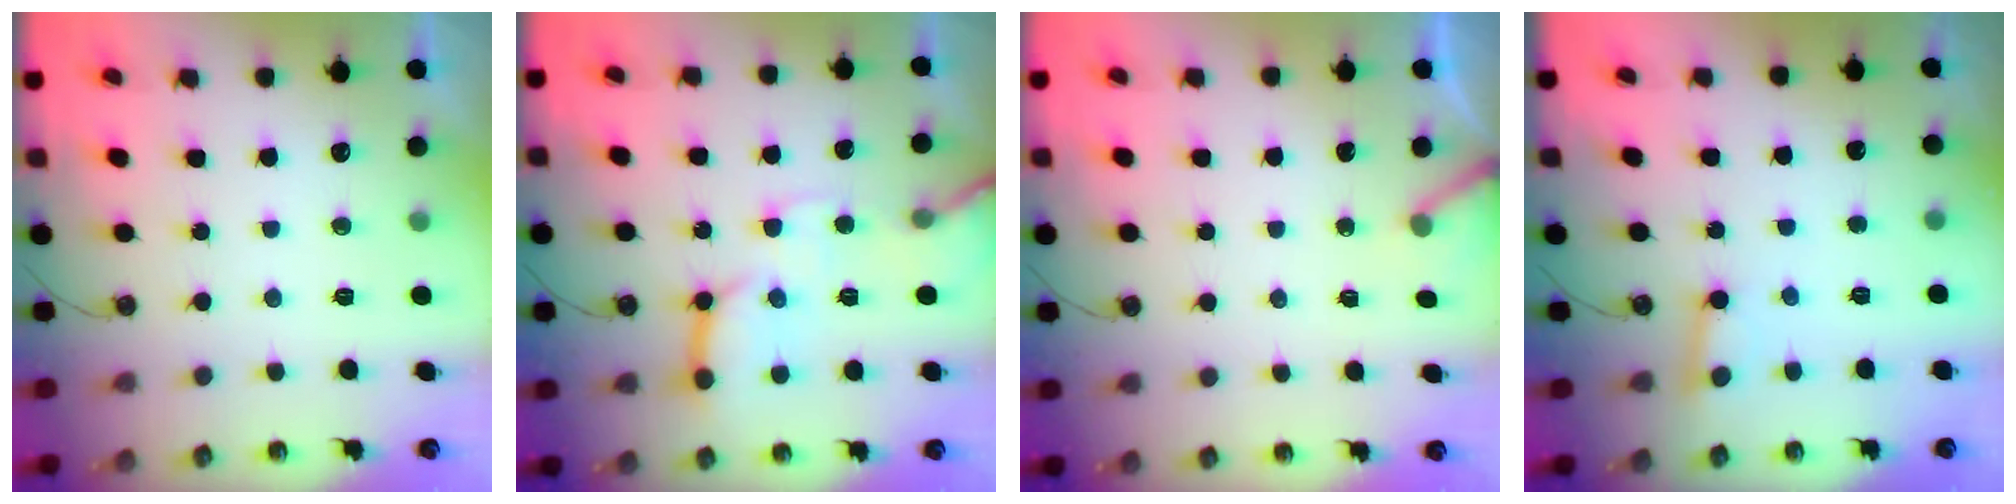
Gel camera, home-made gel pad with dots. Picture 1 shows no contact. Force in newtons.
{"total": 13.7, "press": 13.7, "slide": 1.3}
{"total": 3.8, "press": 3.8, "slide": 0.2}
{"total": 2.8, "press": 2.7, "slide": 0.6}